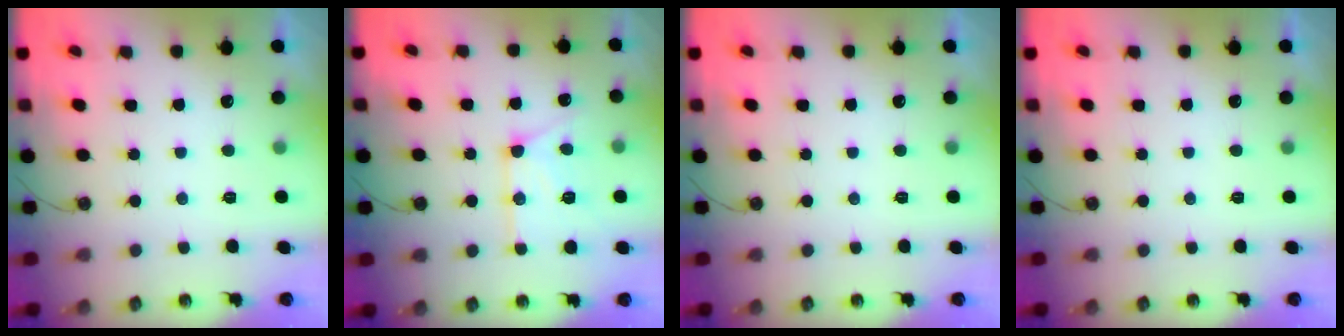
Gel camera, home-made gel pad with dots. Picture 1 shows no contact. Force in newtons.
{"total": 13.6, "press": 13.5, "slide": 1.4}
{"total": 0.0}
{"total": 0.0}